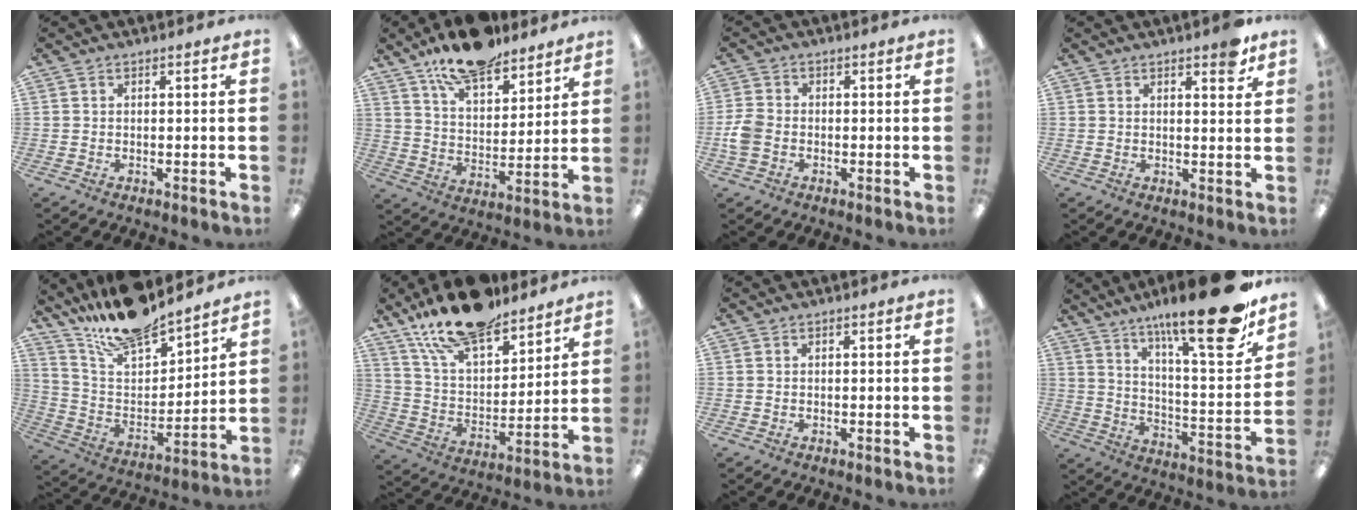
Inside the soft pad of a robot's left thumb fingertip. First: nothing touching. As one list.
[{"total": 14.0, "force": [11.7, 5.1, 5.9], "torque": [-0.097, -0.070, 0.210]}, {"total": 4.8, "force": [-1.0, 3.5, 3.2], "torque": [-0.065, 0.007, -0.017]}, {"total": 4.0, "force": [3.0, 1.1, 2.3], "torque": [-0.020, -0.017, 0.047]}, {"total": 16.2, "force": [14.9, 3.8, 4.9], "torque": [-0.113, -0.114, 0.269]}, {"total": 18.1, "force": [14.8, 6.6, 8.2], "torque": [-0.151, -0.087, 0.262]}, {"total": 0.0}, {"total": 23.4, "force": [16.7, 4.1, 15.8], "torque": [-0.233, -0.123, 0.261]}]